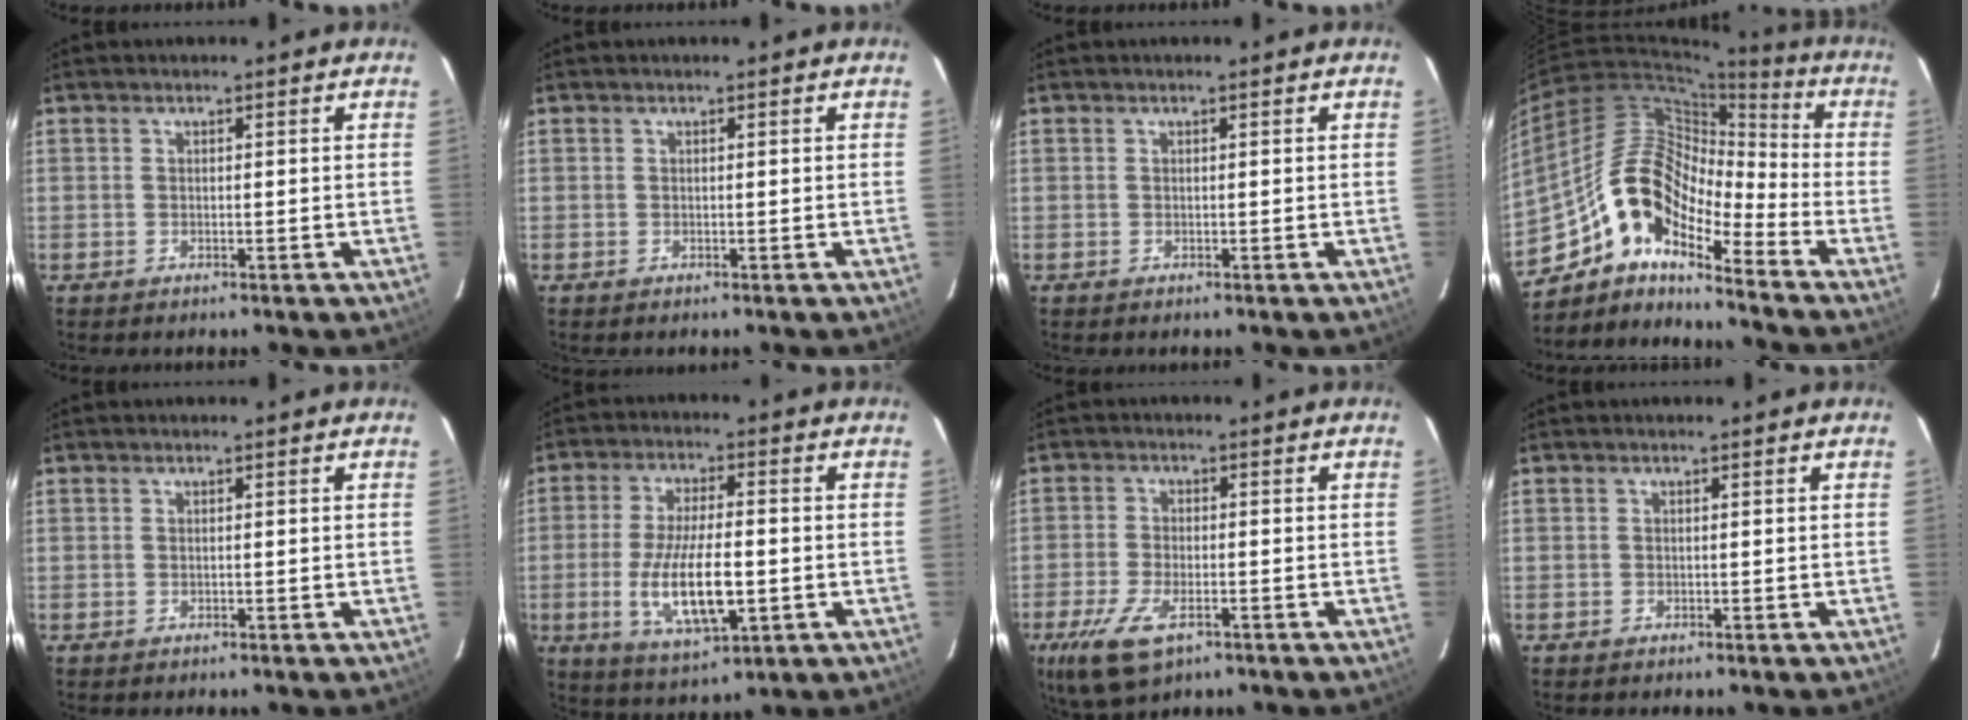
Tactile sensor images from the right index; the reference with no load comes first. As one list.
[{"total": 0.0}, {"total": 0.0}, {"total": 14.4, "force": [-9.9, 5.4, 9.0], "torque": [-0.155, 0.011, -0.202]}, {"total": 0.0}, {"total": 13.1, "force": [-2.7, 4.4, 12.0], "torque": [-0.237, -0.018, -0.043]}, {"total": 9.8, "force": [-5.2, 4.4, 7.0], "torque": [-0.169, -0.028, -0.095]}, {"total": 0.0}]